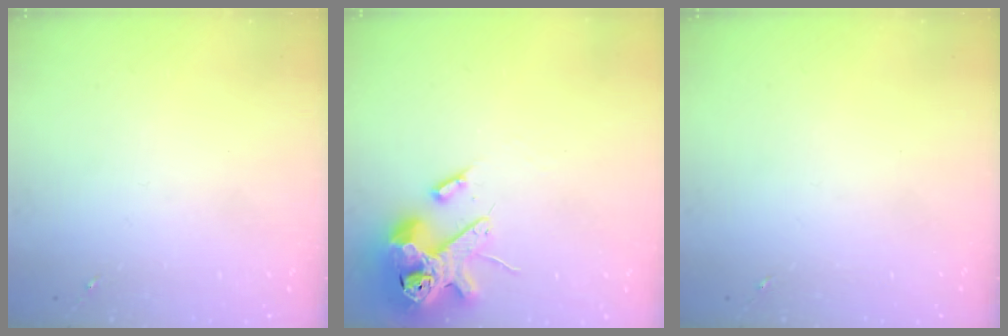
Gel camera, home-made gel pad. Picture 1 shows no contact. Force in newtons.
{"total": 14.2, "press": 14.0, "slide": 2.3}
{"total": 0.0}